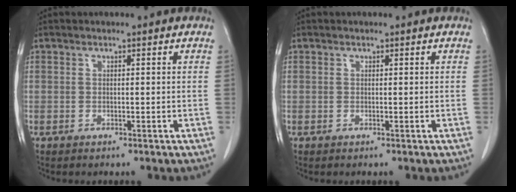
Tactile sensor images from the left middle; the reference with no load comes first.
{"total": 0.0}